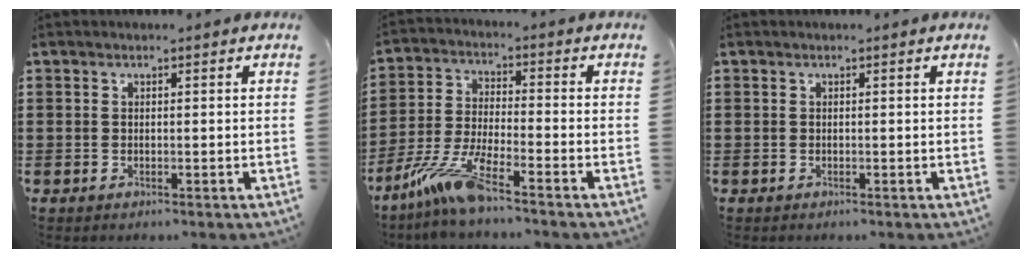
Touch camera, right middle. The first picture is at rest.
{"total": 9.2, "force": [-6.9, 0.4, 6.1], "torque": [-0.141, -0.020, -0.139]}
{"total": 0.0}